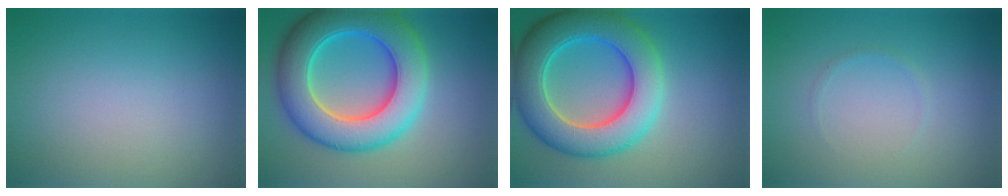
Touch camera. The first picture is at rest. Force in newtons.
{"total": 10.7, "press": 10.7, "slide": 0.4}
{"total": 9.8, "press": 9.8, "slide": 0.3}
{"total": 0.5, "press": 0.5, "slide": 0.0}